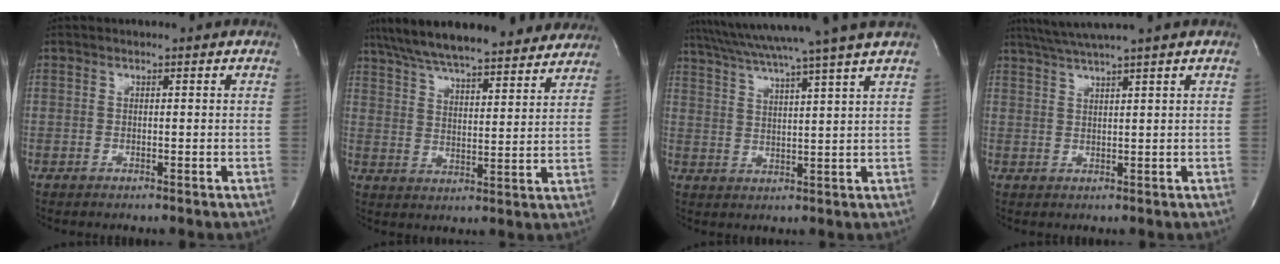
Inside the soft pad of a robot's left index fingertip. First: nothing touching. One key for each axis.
{"total": 24.4, "fx": 21.1, "fy": 4.6, "fz": 11.3, "tx": -0.190, "ty": 0.031, "tz": 0.293}
{"total": 14.9, "fx": 12.6, "fy": -2.5, "fz": 7.5, "tx": -0.134, "ty": -0.010, "tz": 0.181}
{"total": 5.8, "fx": 4.8, "fy": -1.7, "fz": 3.0, "tx": -0.053, "ty": 0.012, "tz": 0.088}